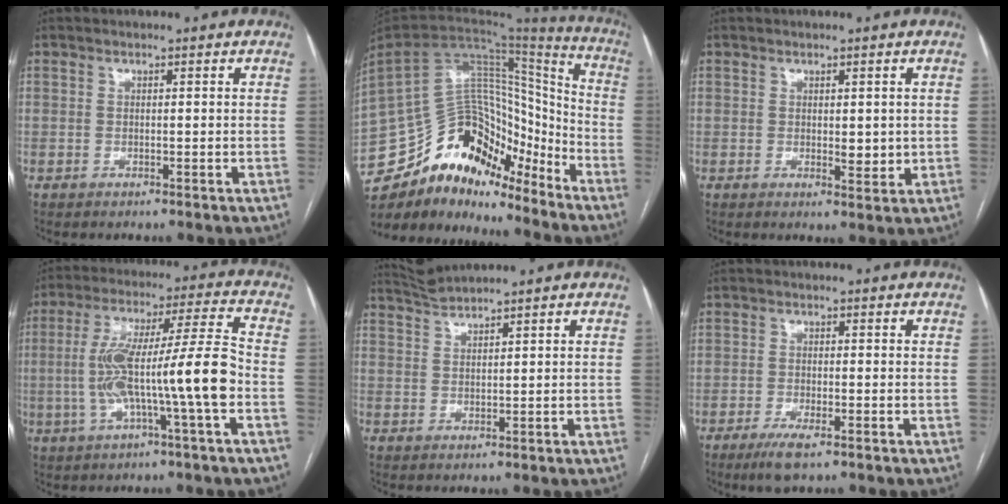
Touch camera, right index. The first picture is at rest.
{"total": 23.1, "force": [-17.8, 10.1, 10.7], "torque": [-0.243, 0.030, -0.299]}
{"total": 2.8, "force": [0.2, 1.3, 2.5], "torque": [-0.038, -0.008, 0.007]}
{"total": 14.4, "force": [-2.9, 0.0, 14.1], "torque": [-0.267, 0.021, -0.052]}
{"total": 2.8, "force": [2.6, -1.1, -0.2], "torque": [0.001, 0.002, 0.061]}
{"total": 4.2, "force": [-2.7, 0.8, 3.1], "torque": [-0.062, -0.008, -0.047]}